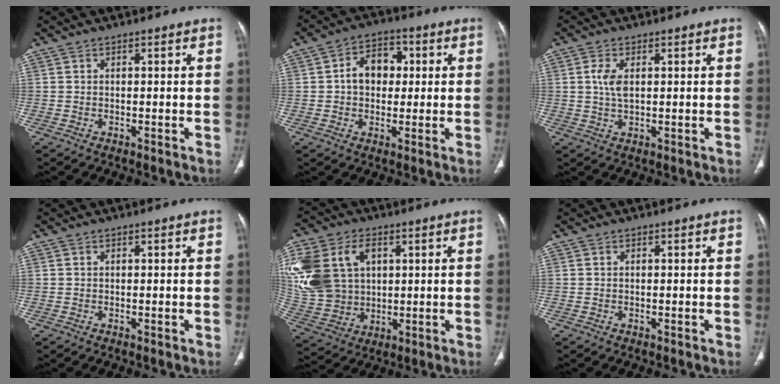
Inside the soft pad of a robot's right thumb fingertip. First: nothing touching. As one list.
[{"total": 9.7, "force": [1.4, 7.2, 6.3], "torque": [-0.060, 0.015, 0.016]}, {"total": 3.8, "force": [0.8, 1.8, 3.2], "torque": [-0.070, -0.003, 0.016]}, {"total": 0.0}, {"total": 19.3, "force": [4.9, 14.5, 11.9], "torque": [-0.260, 0.009, 0.107]}, {"total": 0.0}]